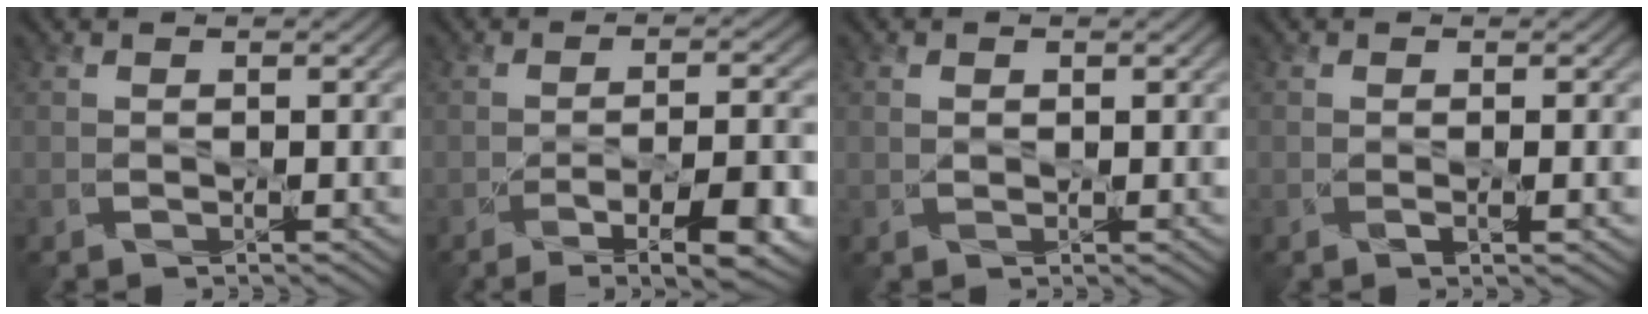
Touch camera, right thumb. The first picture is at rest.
{"total": 9.7, "force": [-5.0, 2.5, 7.8], "torque": [-0.125, -0.006, -0.064]}
{"total": 0.9, "force": [0.3, 0.6, 0.6], "torque": [-0.011, -0.001, 0.007]}
{"total": 1.3, "force": [-0.1, 0.1, 1.3], "torque": [-0.023, -0.002, -0.003]}